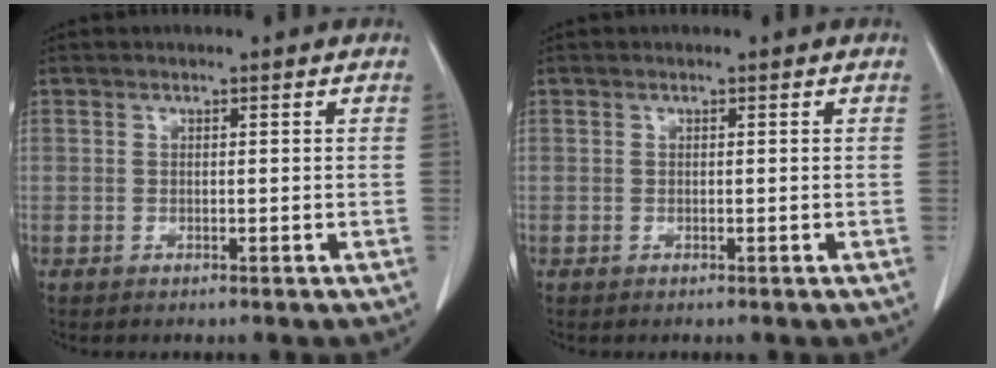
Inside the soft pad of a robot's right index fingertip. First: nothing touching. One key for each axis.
{"total": 0.0}